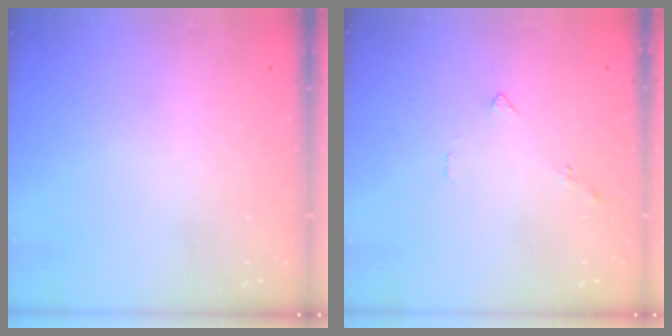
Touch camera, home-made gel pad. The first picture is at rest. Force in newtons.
{"total": 1.6, "press": 1.5, "slide": 0.5}